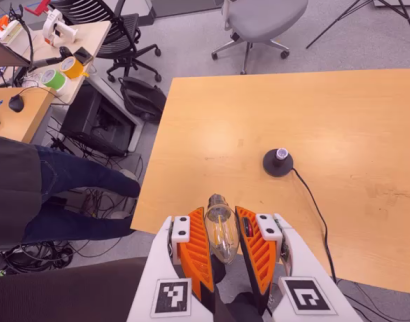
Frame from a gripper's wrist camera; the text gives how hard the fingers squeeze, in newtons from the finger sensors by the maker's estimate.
{"total": 12.5, "left": 13.1, "right": 12.0}